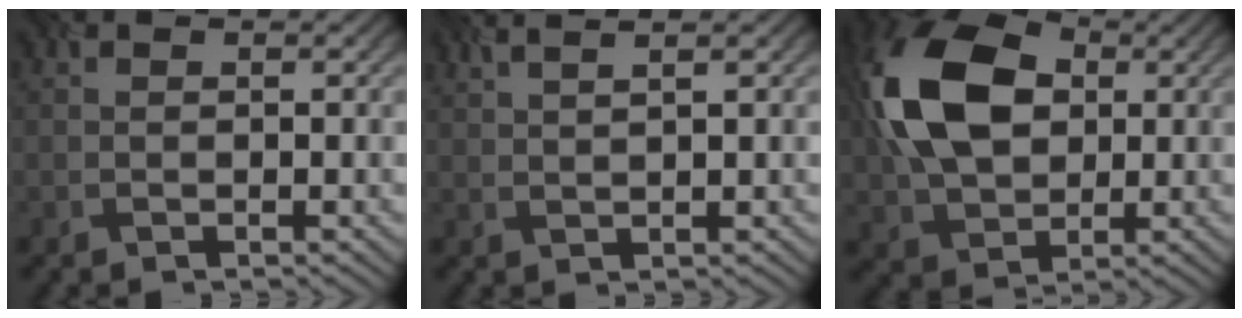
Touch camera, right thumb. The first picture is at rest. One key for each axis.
{"total": 3.2, "fx": 2.0, "fy": 0.5, "fz": 2.4, "tx": -0.034, "ty": 0.012, "tz": 0.028}
{"total": 13.9, "fx": 2.0, "fy": 9.7, "fz": 9.8, "tx": -0.235, "ty": 0.020, "tz": 0.029}